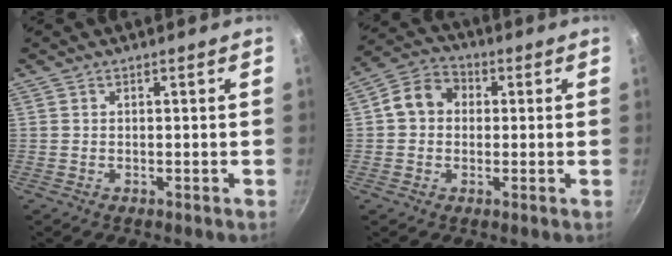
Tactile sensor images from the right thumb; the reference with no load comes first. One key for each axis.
{"total": 7.9, "fx": 0.7, "fy": 6.5, "fz": 4.4, "tx": -0.062, "ty": 0.022, "tz": 0.000}